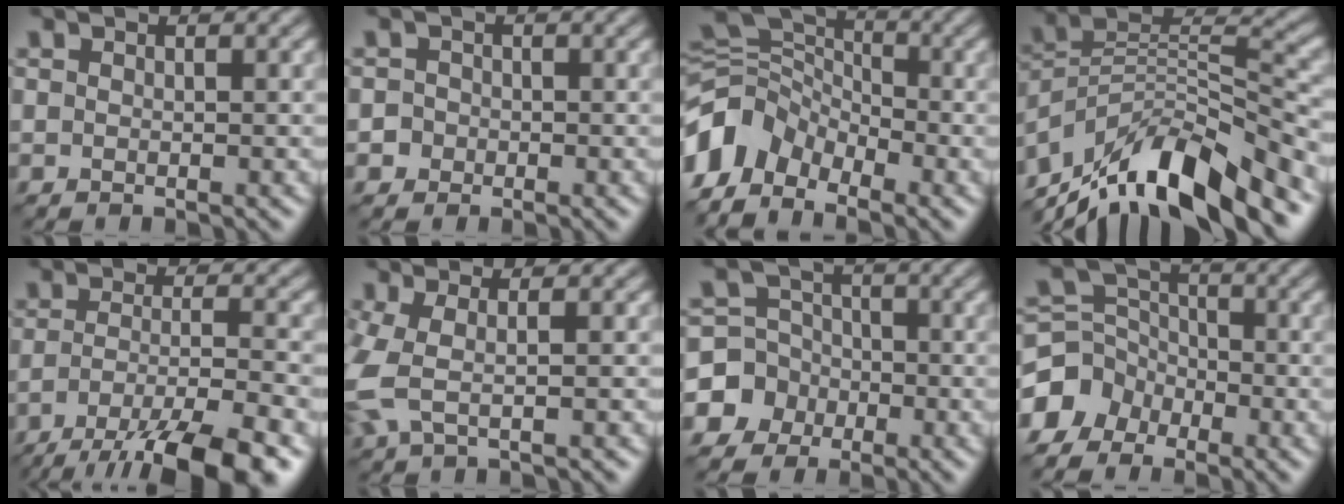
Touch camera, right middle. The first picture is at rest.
{"total": 2.8, "force": [-0.8, 2.6, 0.3], "torque": [0.018, 0.025, -0.026]}
{"total": 5.7, "force": [-4.0, 3.0, 2.7], "torque": [-0.051, 0.009, -0.096]}
{"total": 11.0, "force": [-8.8, 2.4, 6.1], "torque": [-0.106, 0.012, -0.170]}
{"total": 9.4, "force": [-6.7, 1.3, 6.5], "torque": [-0.108, -0.008, -0.118]}
{"total": 3.4, "force": [-0.7, 1.1, 3.1], "torque": [-0.096, -0.004, -0.012]}
{"total": 6.5, "force": [-2.6, 5.8, 1.0], "torque": [-0.026, 0.007, -0.069]}
{"total": 5.1, "force": [-3.3, 3.7, 1.3], "torque": [-0.013, 0.011, -0.071]}